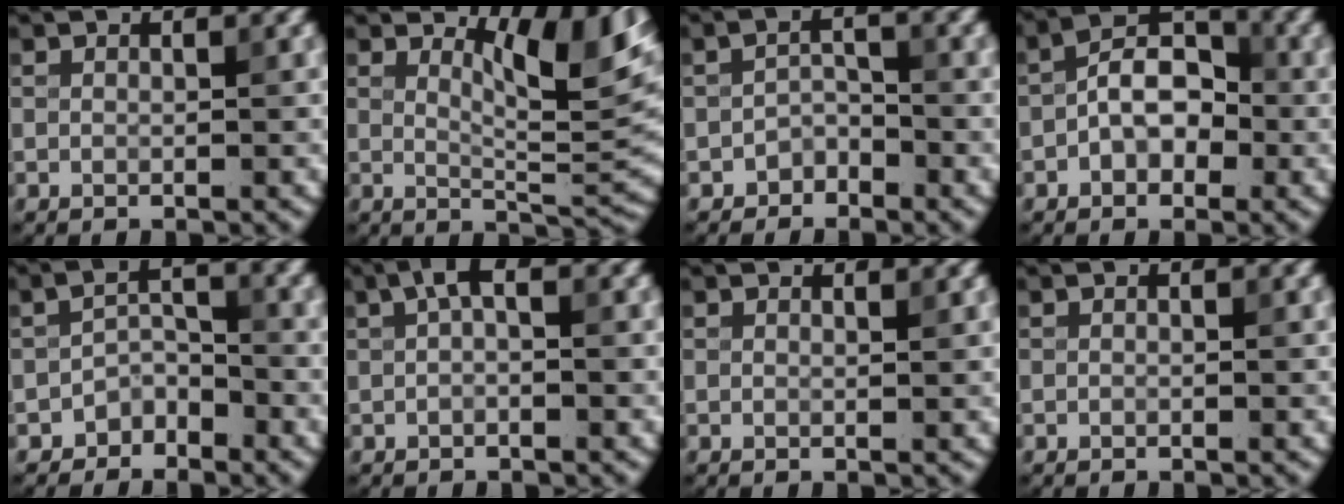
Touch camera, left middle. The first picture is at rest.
{"total": 7.3, "force": [3.8, 2.1, 5.8], "torque": [-0.084, -0.005, 0.062]}
{"total": 1.7, "force": [-1.4, 0.8, 0.4], "torque": [-0.007, 0.011, -0.027]}
{"total": 4.4, "force": [-1.1, 2.8, 3.2], "torque": [-0.047, 0.013, -0.023]}
{"total": 2.3, "force": [-1.9, 1.2, 0.6], "torque": [-0.008, 0.015, -0.036]}
{"total": 1.6, "force": [0.2, 0.5, 1.5], "torque": [-0.032, 0.010, 0.002]}
{"total": 0.8, "force": [0.7, 0.1, 0.3], "torque": [-0.002, 0.000, 0.009]}
{"total": 0.0}